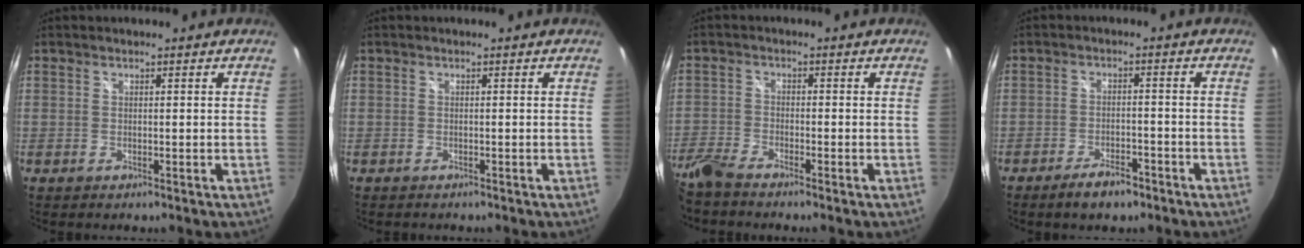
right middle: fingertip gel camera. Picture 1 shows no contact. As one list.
[{"total": 0.5, "force": [-0.5, 0.2, 0.0], "torque": [0.000, -0.002, -0.008]}, {"total": 7.2, "force": [-6.3, 0.9, 3.3], "torque": [-0.091, -0.024, -0.125]}, {"total": 5.5, "force": [-4.1, 2.1, 3.0], "torque": [-0.067, -0.001, -0.064]}]